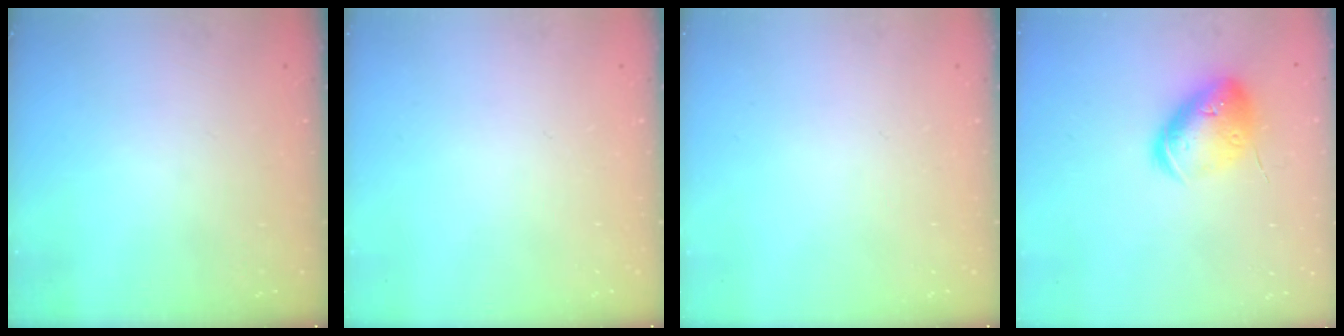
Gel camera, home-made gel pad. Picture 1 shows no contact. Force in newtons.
{"total": 0.0}
{"total": 0.0}
{"total": 16.0, "press": 15.9, "slide": 2.1}